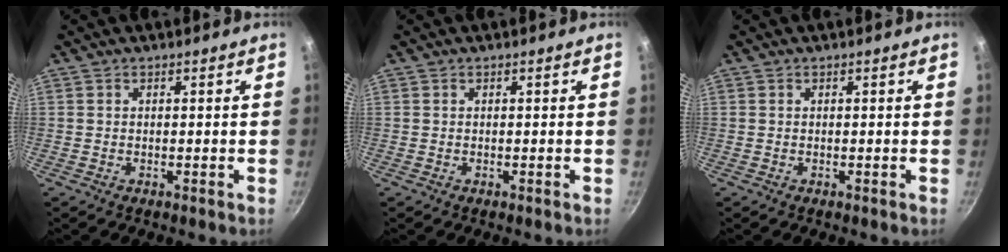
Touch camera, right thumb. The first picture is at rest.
{"total": 0.0}
{"total": 0.0}